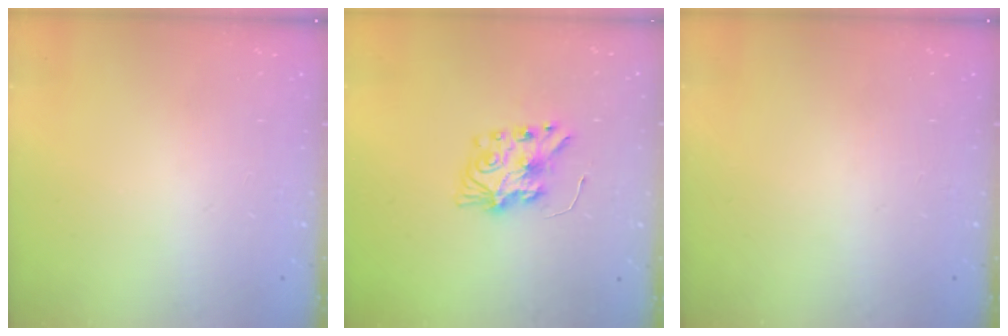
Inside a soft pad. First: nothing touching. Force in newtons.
{"total": 7.7, "press": 7.7, "slide": 0.3}
{"total": 0.0}